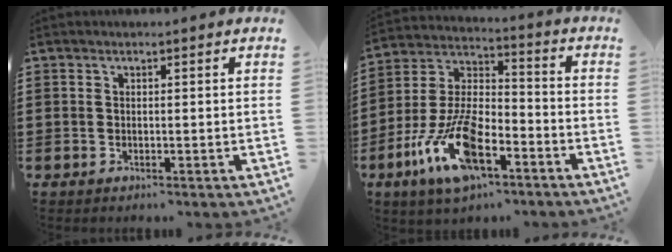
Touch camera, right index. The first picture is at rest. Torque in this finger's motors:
{"motor_torque": [2.14, 0.00, 1.05, 0.21]}